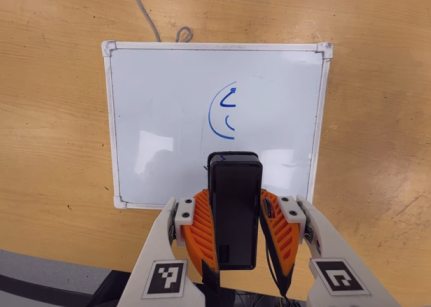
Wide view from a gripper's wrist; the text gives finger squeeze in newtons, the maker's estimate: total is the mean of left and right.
{"total": 5.8, "left": 4.7, "right": 7.0}